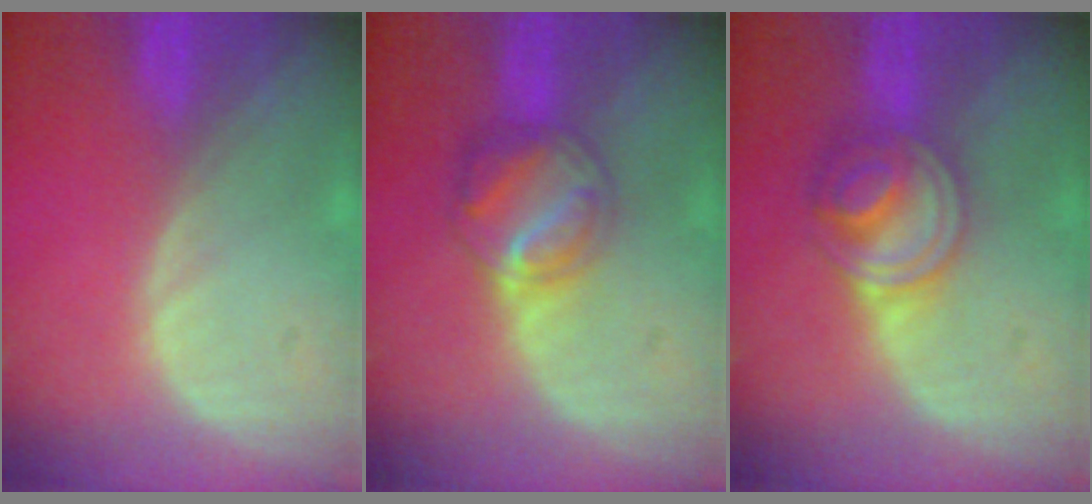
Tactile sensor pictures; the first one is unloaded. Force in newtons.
{"total": 5.8, "press": 5.7, "slide": 1.0}
{"total": 6.0, "press": 6.0, "slide": 0.5}